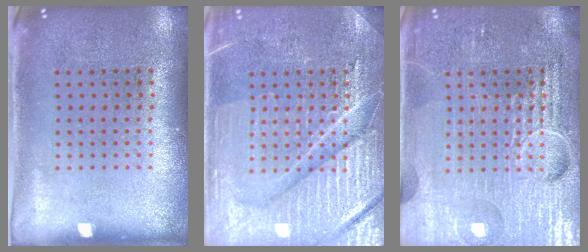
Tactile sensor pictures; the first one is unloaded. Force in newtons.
{"total": 6.7, "press": 6.7, "slide": 0.9}
{"total": 7.2, "press": 7.1, "slide": 0.9}